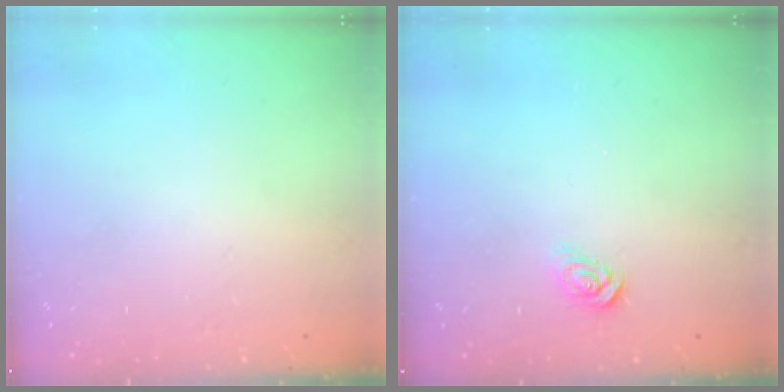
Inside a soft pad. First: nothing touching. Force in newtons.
{"total": 3.1, "press": 3.1, "slide": 0.3}